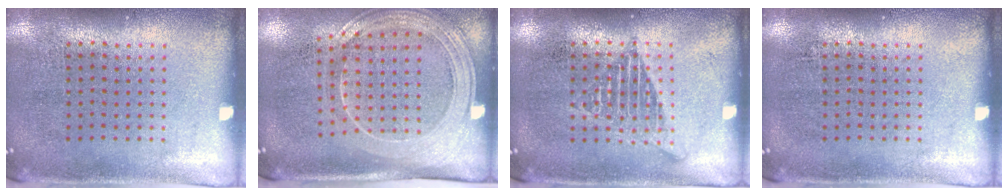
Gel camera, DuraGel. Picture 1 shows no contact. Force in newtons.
{"total": 2.2, "press": 1.8, "slide": 1.1}
{"total": 2.1, "press": 2.1, "slide": 0.3}
{"total": 0.0}